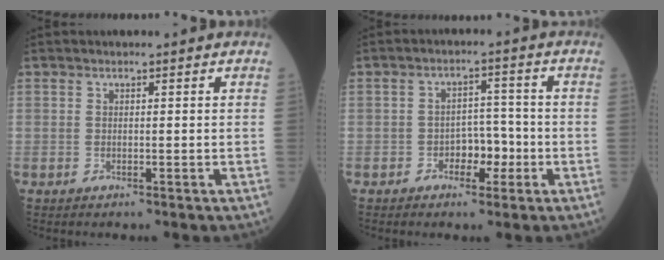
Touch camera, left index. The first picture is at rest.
{"total": 4.3, "force": [-1.9, 2.6, 3.0], "torque": [-0.040, 0.009, -0.034]}